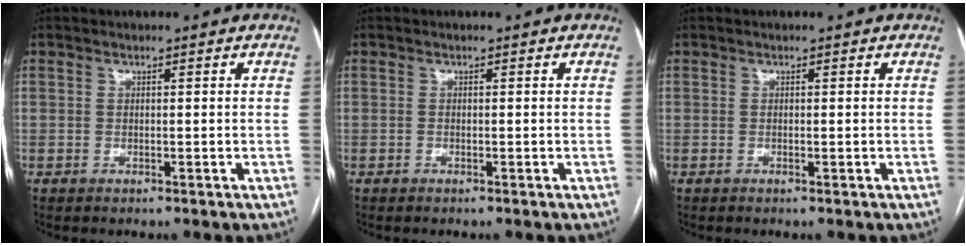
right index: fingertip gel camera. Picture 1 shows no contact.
{"total": 0.0}
{"total": 0.0}